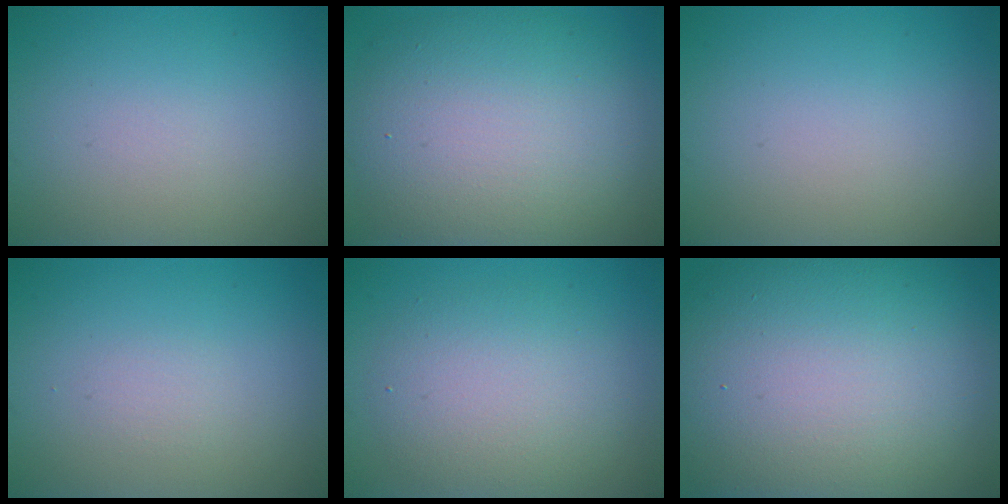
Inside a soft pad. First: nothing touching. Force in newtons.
{"total": 11.3, "press": 11.3, "slide": 0.8}
{"total": 0.0}
{"total": 0.7, "press": 0.7, "slide": 0.1}
{"total": 4.9, "press": 4.9, "slide": 0.4}
{"total": 18.0, "press": 17.9, "slide": 1.3}